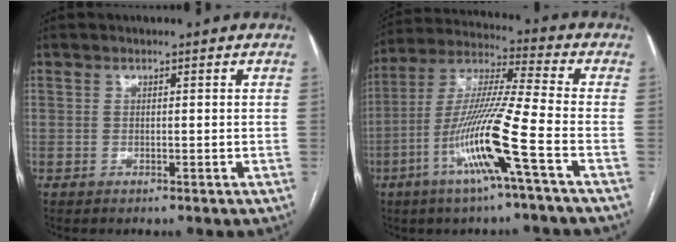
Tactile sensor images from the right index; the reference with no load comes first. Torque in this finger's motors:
{"motor_torque": [2.14, 0.00, 1.05, 0.21]}